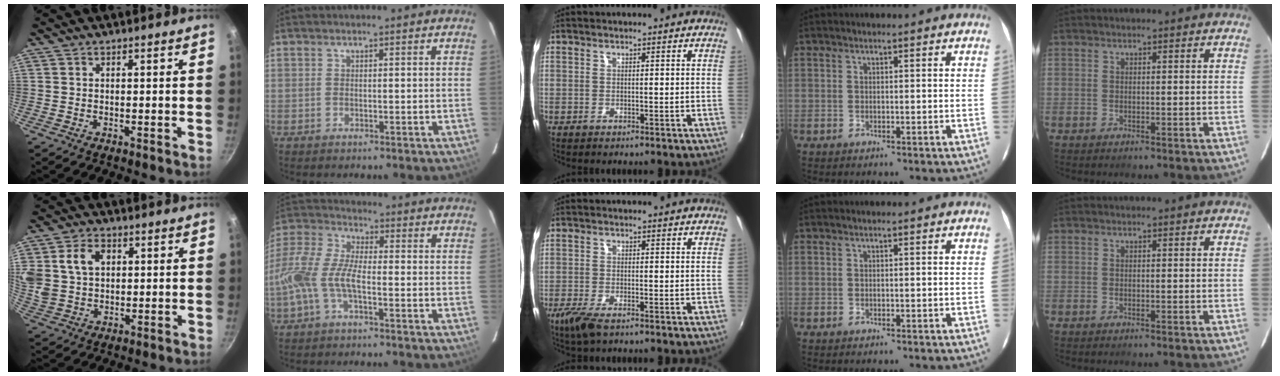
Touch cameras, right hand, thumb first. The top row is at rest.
{"thumb": {"total": 11.6, "force": [3.2, 8.9, 6.8], "torque": [-0.127, 0.004, 0.062]}, "index": {"total": 11.2, "force": [-3.5, 4.3, 9.8], "torque": [-0.223, 0.006, -0.075]}, "middle": {"total": 4.9, "force": [-3.3, 1.4, 3.3], "torque": [-0.084, -0.018, -0.064]}}